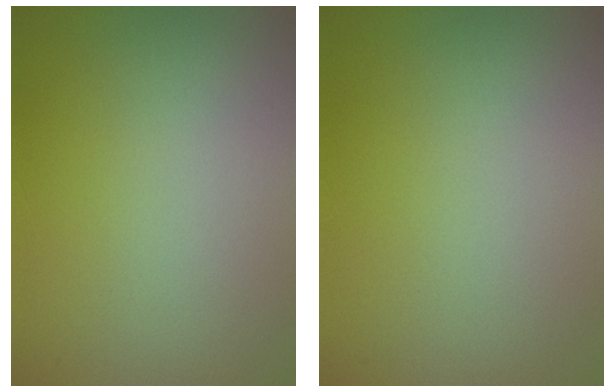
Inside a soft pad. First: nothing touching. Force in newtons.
{"total": 0.0}